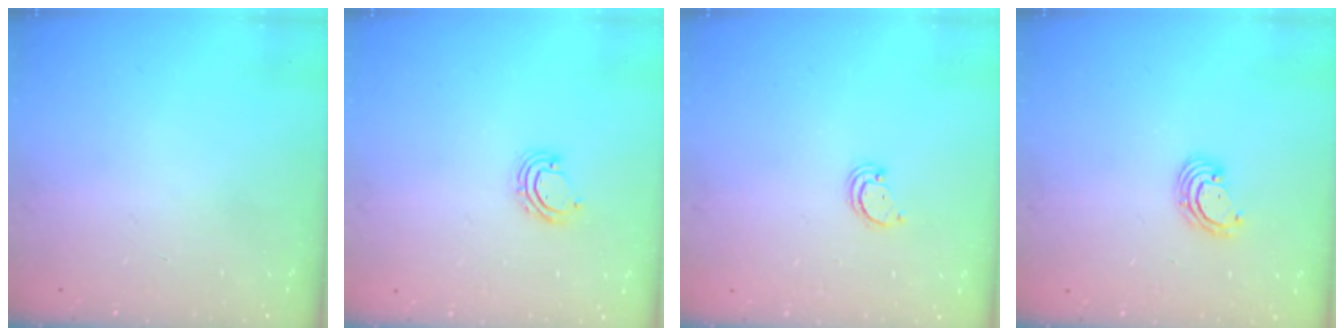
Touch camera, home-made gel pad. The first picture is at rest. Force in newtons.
{"total": 5.6, "press": 5.6, "slide": 0.4}
{"total": 2.2, "press": 2.2, "slide": 0.1}
{"total": 3.1, "press": 3.1, "slide": 0.1}